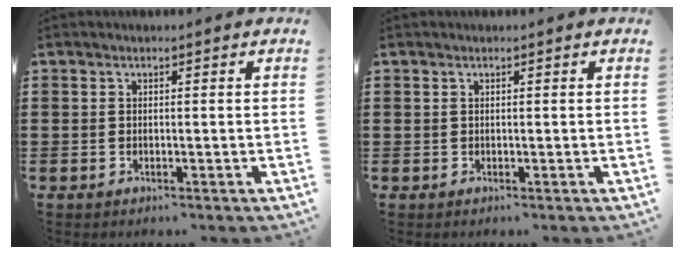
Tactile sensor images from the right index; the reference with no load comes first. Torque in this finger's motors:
{"motor_torque": [-1.09, 1.05, -0.60, -0.21]}